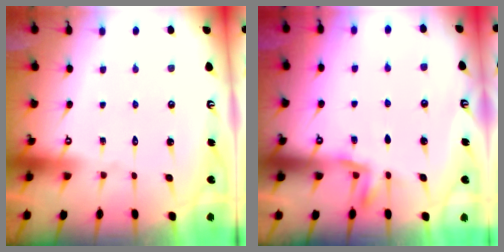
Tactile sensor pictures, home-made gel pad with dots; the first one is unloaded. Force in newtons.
{"total": 3.5, "press": 3.5, "slide": 0.8}